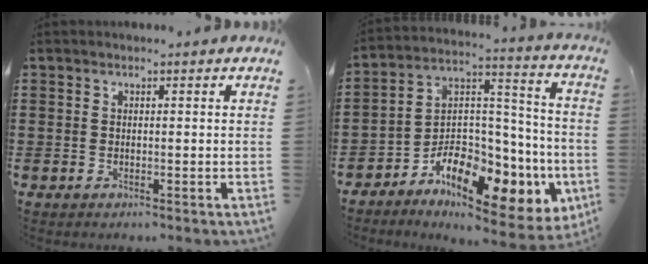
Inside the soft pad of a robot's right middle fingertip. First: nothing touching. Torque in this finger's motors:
{"motor_torque": [2.03, -0.10, 0.86, 0.21]}